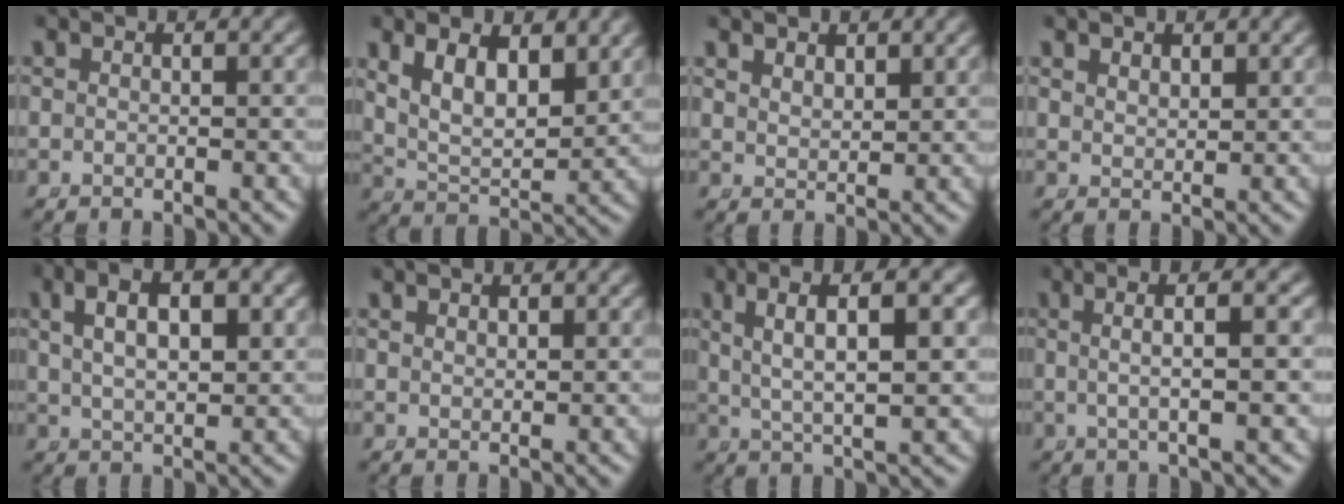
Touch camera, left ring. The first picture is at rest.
{"total": 7.0, "force": [2.3, 4.7, 4.6], "torque": [-0.084, -0.016, 0.041]}
{"total": 2.0, "force": [1.7, 0.7, 0.7], "torque": [-0.017, -0.012, 0.043]}
{"total": 1.4, "force": [1.3, 0.5, 0.5], "torque": [-0.010, -0.011, 0.035]}
{"total": 5.9, "force": [2.4, 3.0, 4.5], "torque": [-0.065, 0.014, 0.038]}
{"total": 0.7, "force": [0.6, 0.2, 0.3], "torque": [-0.006, -0.008, 0.019]}
{"total": 5.4, "force": [1.9, 1.0, 4.9], "torque": [-0.078, 0.011, 0.036]}
{"total": 4.5, "force": [1.6, 0.4, 4.2], "torque": [-0.064, 0.019, 0.023]}